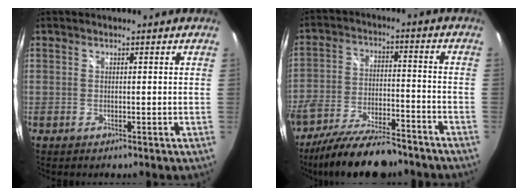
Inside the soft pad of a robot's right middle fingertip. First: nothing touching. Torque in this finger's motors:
{"motor_torque": [1.14, -0.99, 0.46, 0.21]}